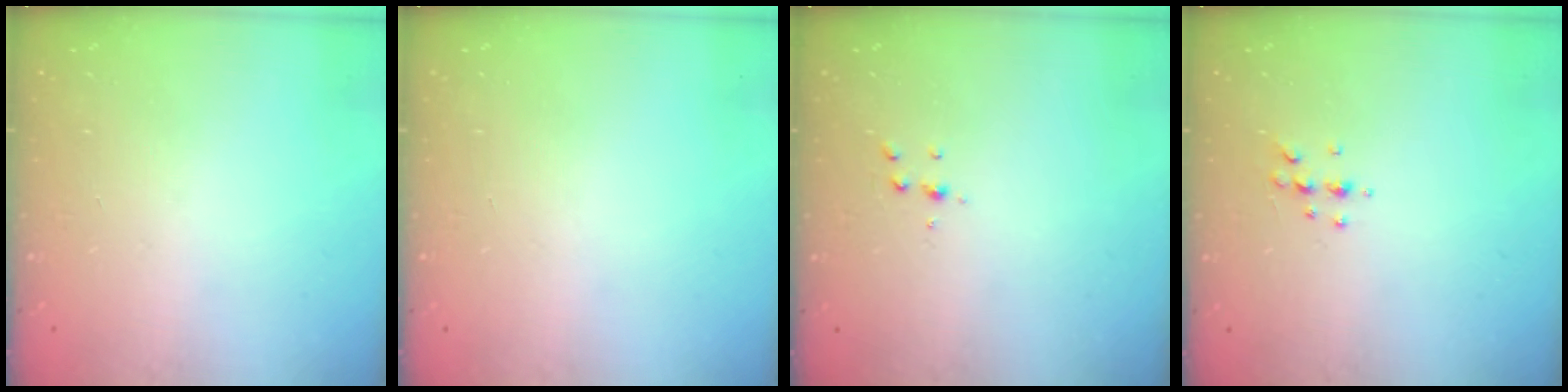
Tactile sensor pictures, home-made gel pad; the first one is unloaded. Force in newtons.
{"total": 0.0}
{"total": 3.8, "press": 3.8, "slide": 0.4}
{"total": 5.1, "press": 4.9, "slide": 1.4}